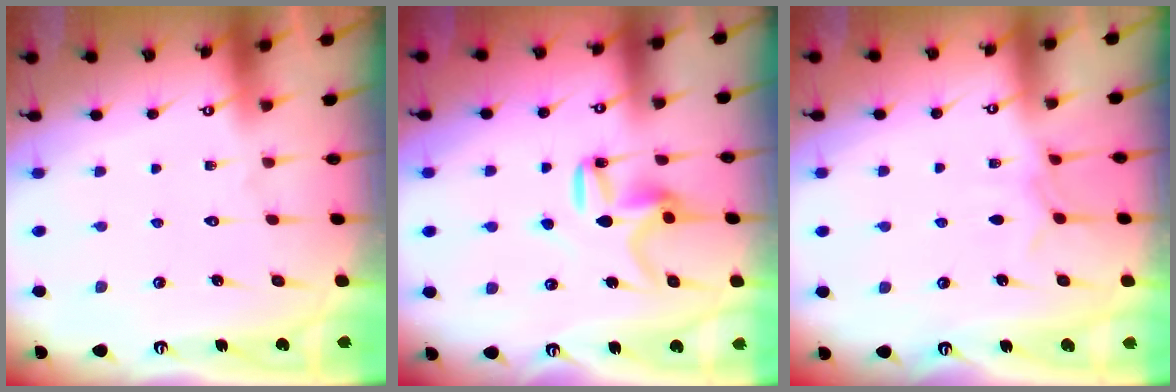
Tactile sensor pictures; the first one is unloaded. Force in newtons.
{"total": 9.6, "press": 9.6, "slide": 0.7}
{"total": 5.2, "press": 5.2, "slide": 0.6}